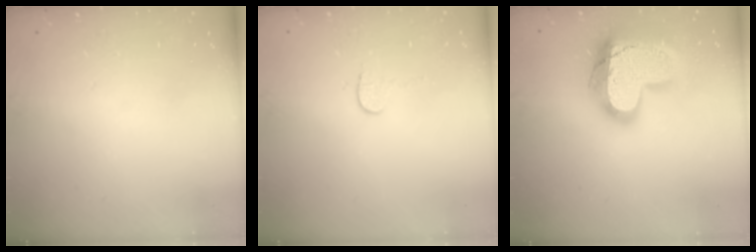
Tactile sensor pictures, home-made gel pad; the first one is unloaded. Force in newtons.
{"total": 4.0, "press": 4.0, "slide": 0.4}
{"total": 21.7, "press": 21.6, "slide": 1.9}